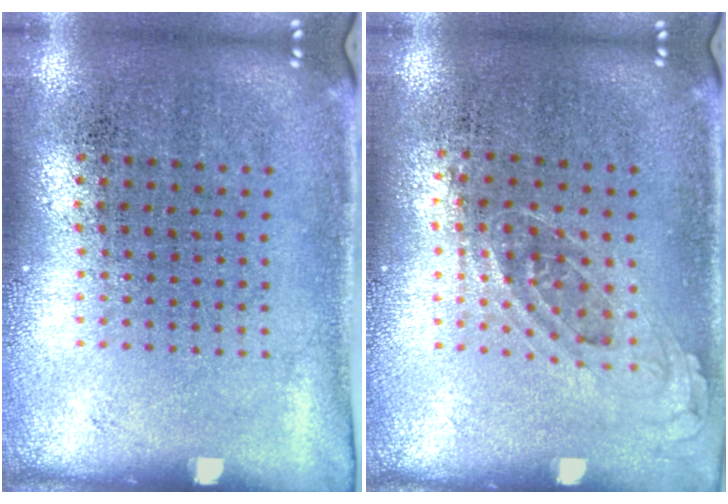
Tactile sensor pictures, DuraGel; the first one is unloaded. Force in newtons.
{"total": 0.8, "press": 0.6, "slide": 0.5}